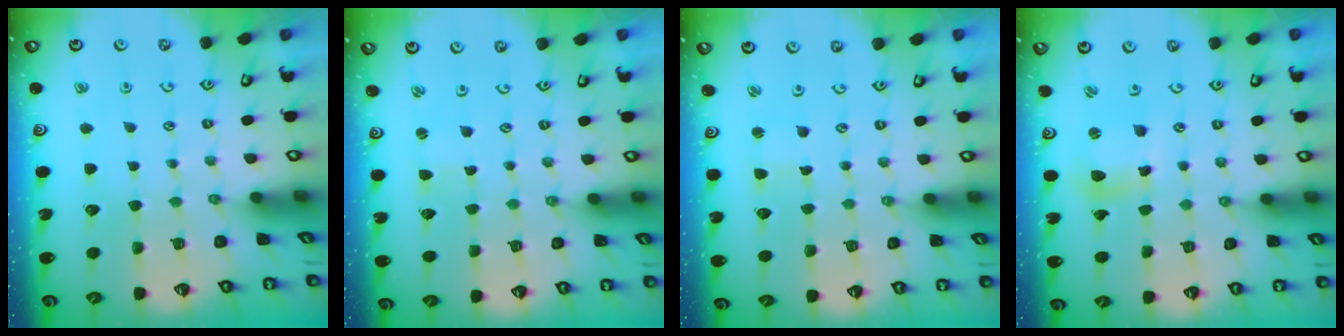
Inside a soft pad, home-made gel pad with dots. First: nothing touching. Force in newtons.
{"total": 1.6, "press": 1.6, "slide": 0.1}
{"total": 1.4, "press": 1.3, "slide": 0.3}
{"total": 7.1, "press": 7.0, "slide": 1.0}